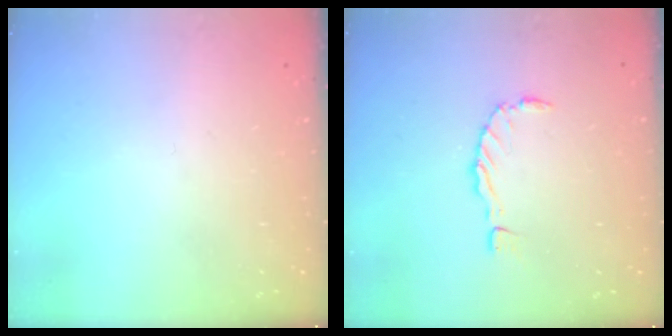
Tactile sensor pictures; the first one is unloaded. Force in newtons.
{"total": 0.0}